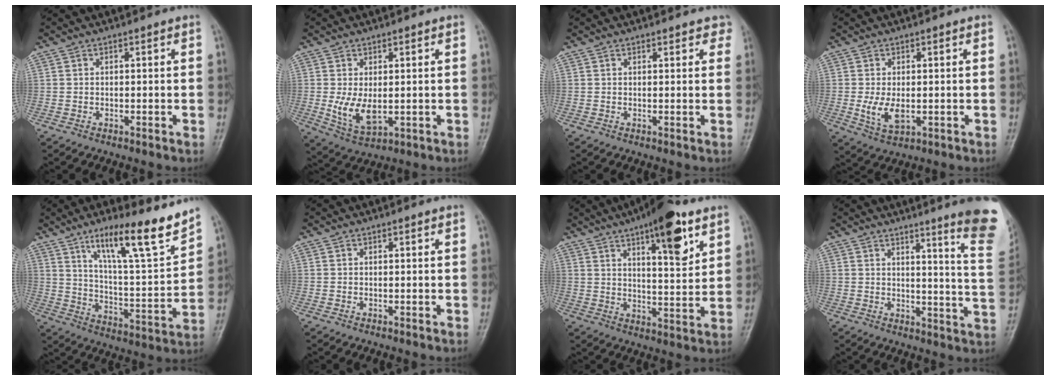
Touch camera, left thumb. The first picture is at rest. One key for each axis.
{"total": 6.6, "fx": 0.0, "fy": 3.6, "fz": 5.5, "tx": -0.099, "ty": -0.016, "tz": 0.012}
{"total": 2.6, "fx": 2.0, "fy": 1.2, "fz": 1.0, "tx": 0.015, "ty": -0.002, "tz": 0.015}
{"total": 5.4, "fx": -0.6, "fy": 3.1, "fz": 4.5, "tx": -0.087, "ty": -0.012, "tz": -0.004}
{"total": 17.2, "fx": 12.0, "fy": 2.3, "fz": 12.0, "tx": -0.175, "ty": -0.071, "tz": 0.202}
{"total": 0.0}
{"total": 14.0, "fx": 7.7, "fy": 4.2, "fz": 10.9, "tx": -0.135, "ty": -0.037, "tz": 0.114}
{"total": 14.6, "fx": 9.7, "fy": 0.7, "fz": 10.8, "tx": -0.116, "ty": -0.073, "tz": 0.106}